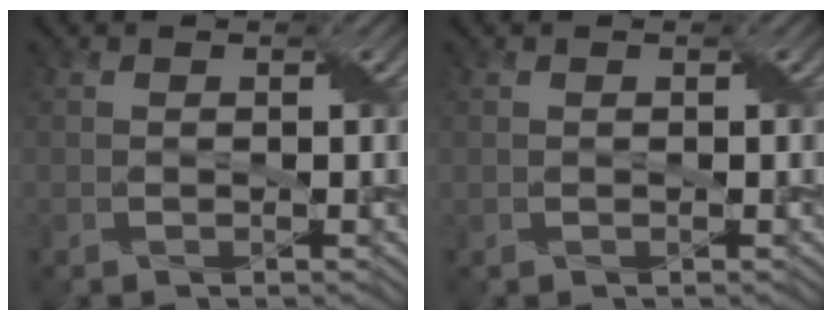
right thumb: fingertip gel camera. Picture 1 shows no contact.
{"total": 0.0}